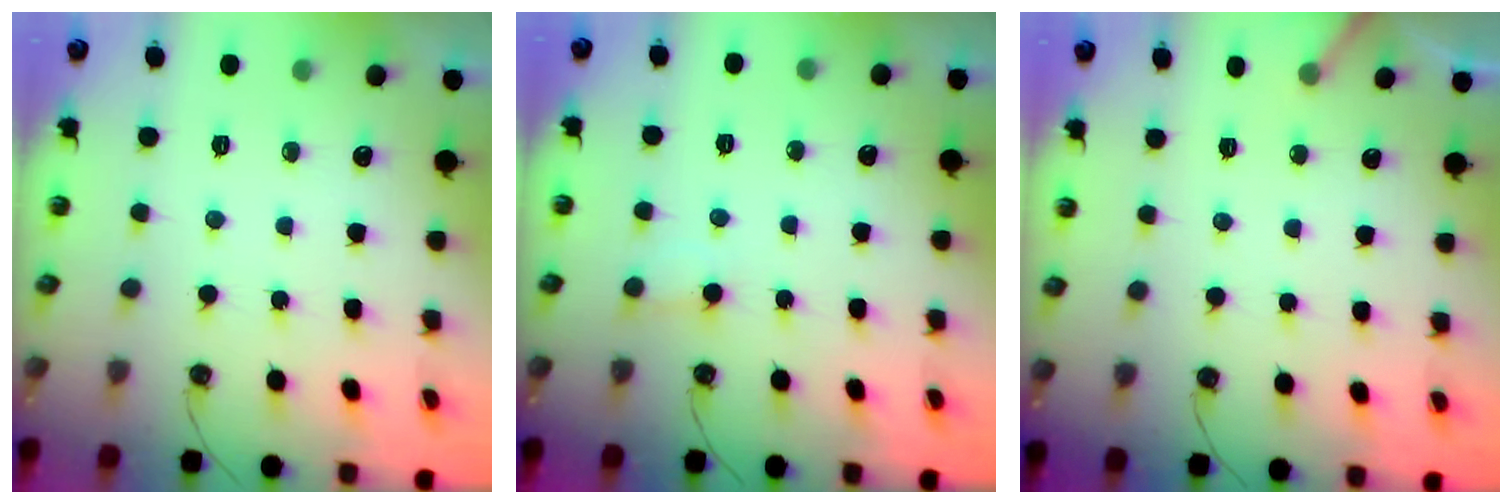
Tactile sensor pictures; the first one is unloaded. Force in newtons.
{"total": 3.9, "press": 3.9, "slide": 0.3}
{"total": 2.8, "press": 2.8, "slide": 0.2}